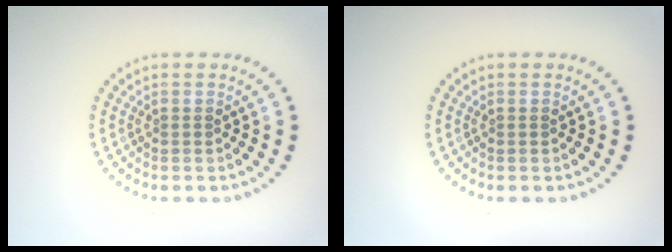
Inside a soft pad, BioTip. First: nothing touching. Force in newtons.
{"total": 0.0}